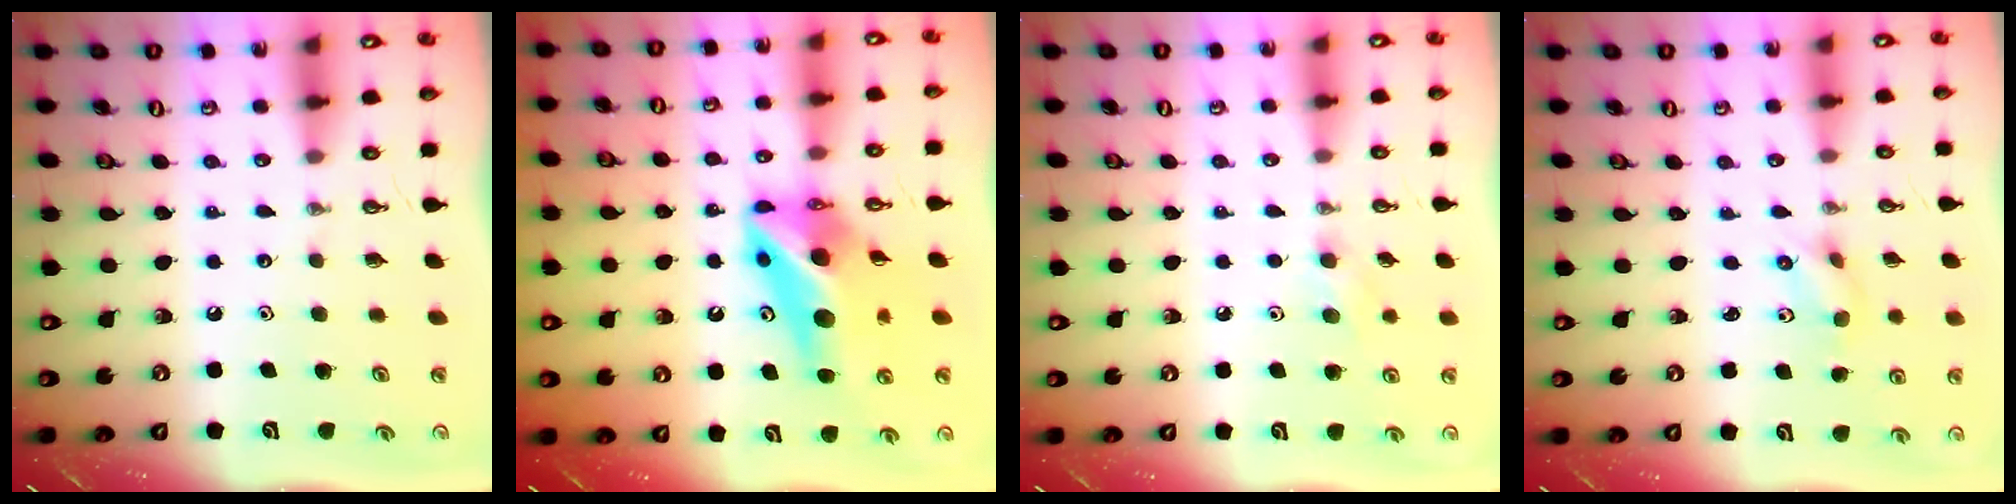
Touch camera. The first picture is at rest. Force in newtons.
{"total": 14.7, "press": 14.6, "slide": 1.5}
{"total": 7.8, "press": 6.9, "slide": 3.7}
{"total": 2.0, "press": 1.8, "slide": 0.9}